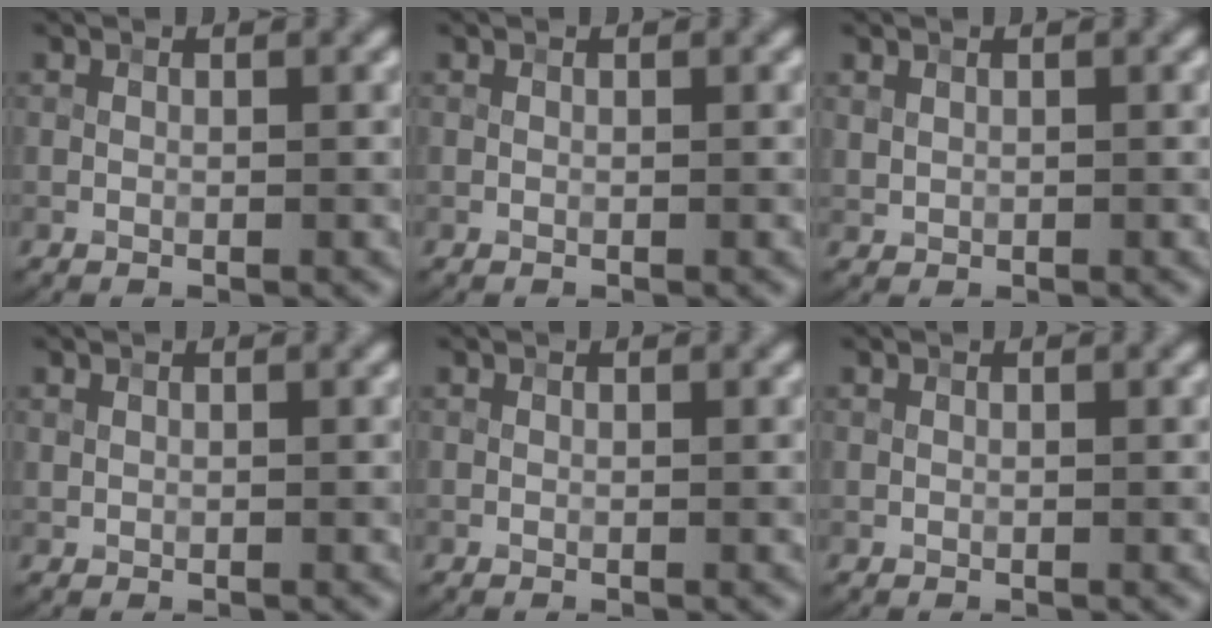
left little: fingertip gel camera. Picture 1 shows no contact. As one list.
[{"total": 0.0}, {"total": 0.6, "force": [0.3, 0.5, 0.2], "torque": [-0.002, -0.003, 0.011]}, {"total": 0.0}, {"total": 0.0}, {"total": 0.0}]